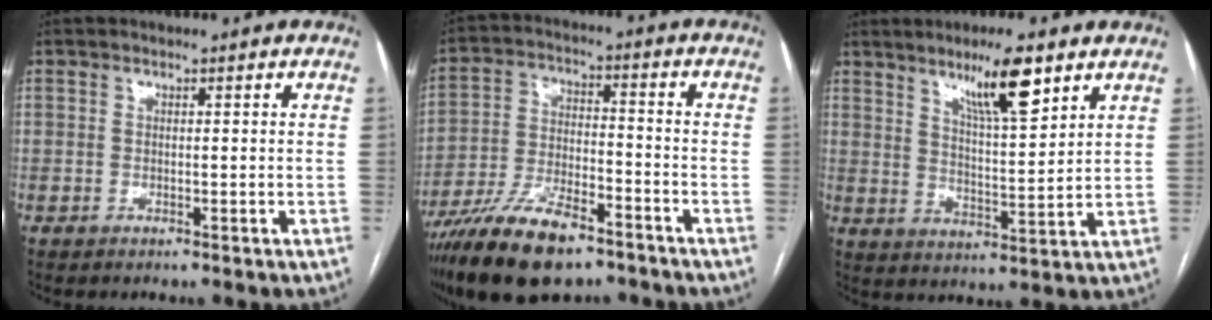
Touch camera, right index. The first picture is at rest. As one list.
[{"total": 14.7, "force": [-10.4, 4.5, 9.3], "torque": [-0.187, -0.016, -0.187]}, {"total": 9.6, "force": [6.2, 1.1, 7.3], "torque": [-0.124, -0.004, 0.106]}]